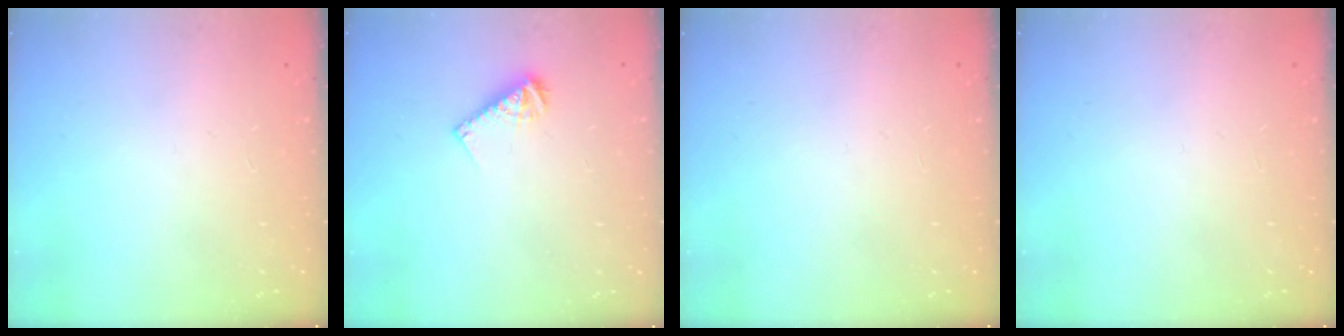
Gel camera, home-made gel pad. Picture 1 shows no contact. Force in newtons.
{"total": 6.9, "press": 6.8, "slide": 0.6}
{"total": 0.0}
{"total": 0.0}